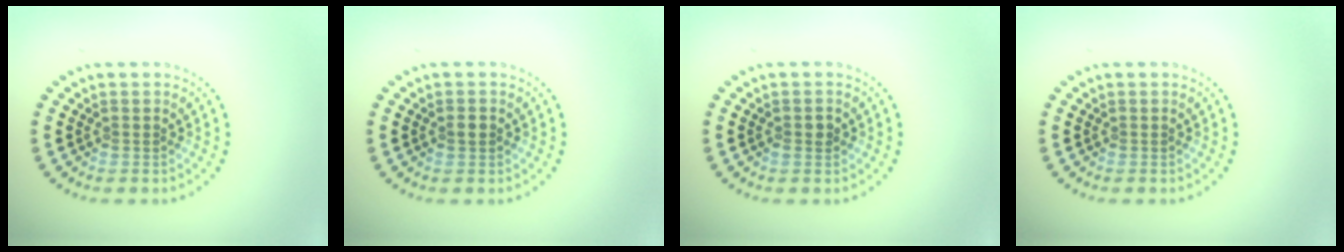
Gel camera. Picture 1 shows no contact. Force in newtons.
{"total": 1.2, "press": 1.1, "slide": 0.3}
{"total": 1.0, "press": 1.0, "slide": 0.2}
{"total": 0.0}